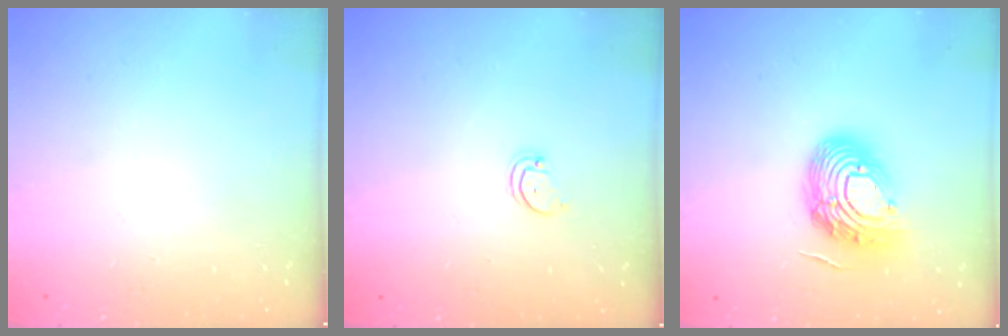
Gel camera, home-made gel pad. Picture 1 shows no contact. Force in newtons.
{"total": 1.8, "press": 1.7, "slide": 0.2}
{"total": 16.5, "press": 16.4, "slide": 1.4}